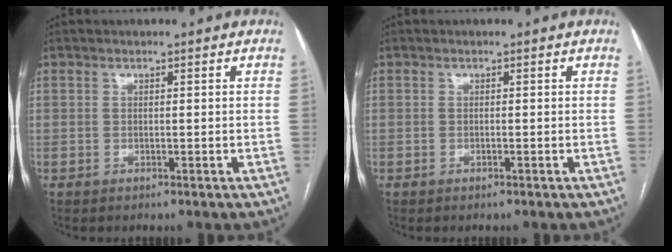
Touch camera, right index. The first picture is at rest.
{"total": 0.0}